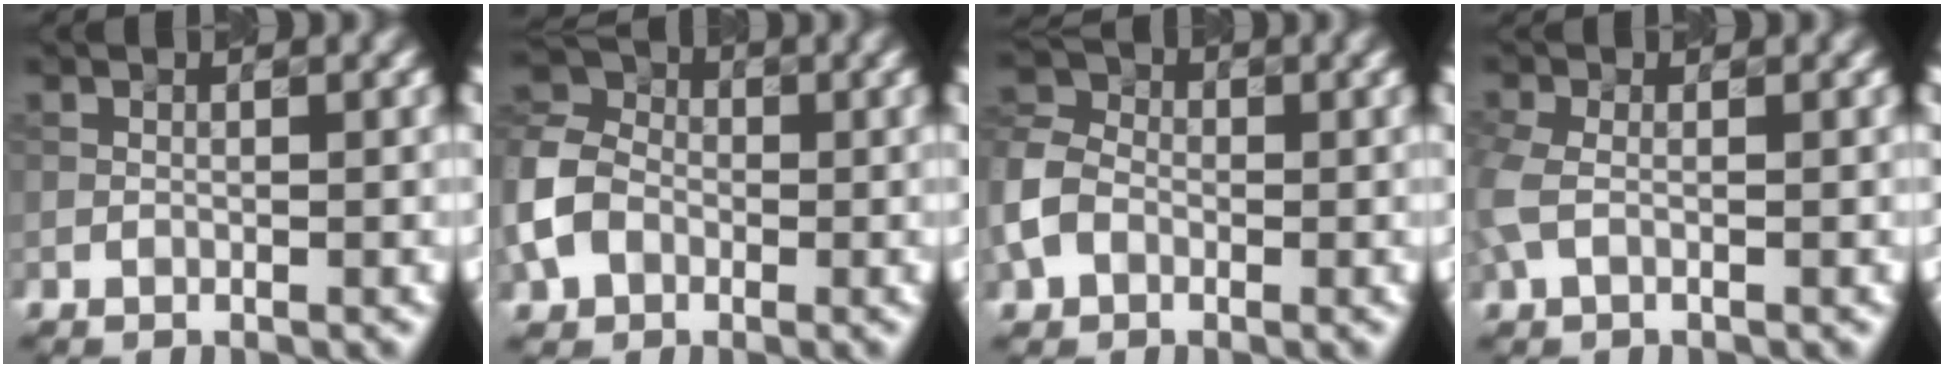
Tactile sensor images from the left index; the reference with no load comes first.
{"total": 6.0, "force": [-1.9, 4.7, 3.2], "torque": [-0.076, 0.009, -0.056]}
{"total": 4.8, "force": [-1.4, 3.8, 2.5], "torque": [-0.060, 0.012, -0.042]}
{"total": 2.7, "force": [-0.1, 1.7, 2.1], "torque": [-0.069, 0.004, -0.010]}